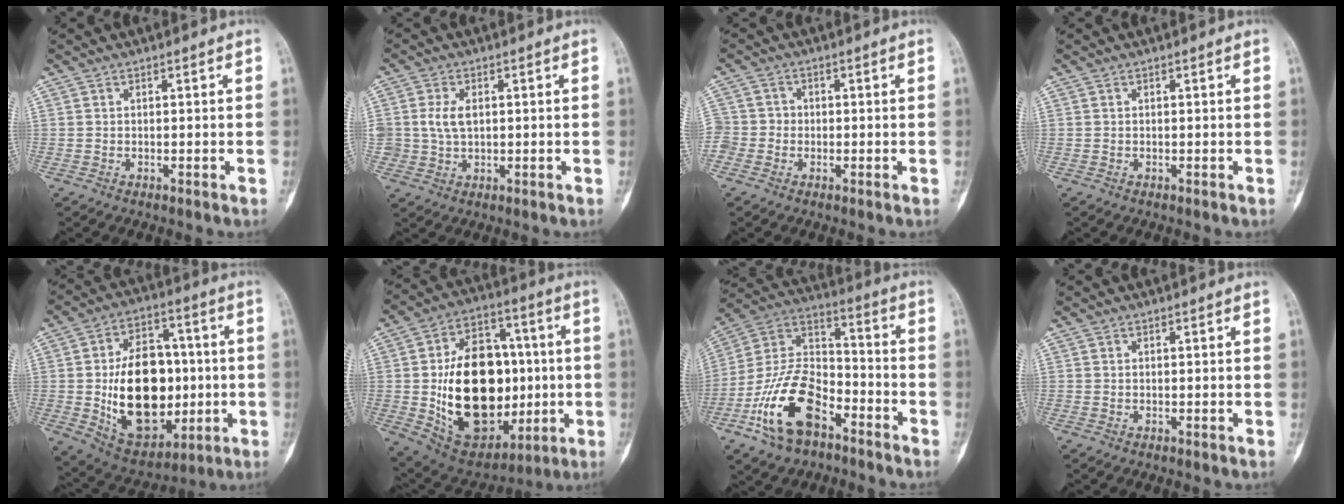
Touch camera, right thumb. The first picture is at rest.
{"total": 4.6, "force": [0.7, 3.1, 3.3], "torque": [-0.060, -0.001, 0.016]}
{"total": 4.4, "force": [-1.2, 4.1, 0.9], "torque": [-0.006, 0.015, -0.026]}
{"total": 0.0}
{"total": 23.5, "force": [-2.0, 15.5, 17.5], "torque": [-0.237, 0.015, -0.008]}
{"total": 28.0, "force": [-1.9, 18.4, 21.0], "torque": [-0.314, 0.014, -0.003]}
{"total": 18.2, "force": [-9.4, 9.9, 12.1], "torque": [-0.220, 0.070, -0.178]}
{"total": 0.0}